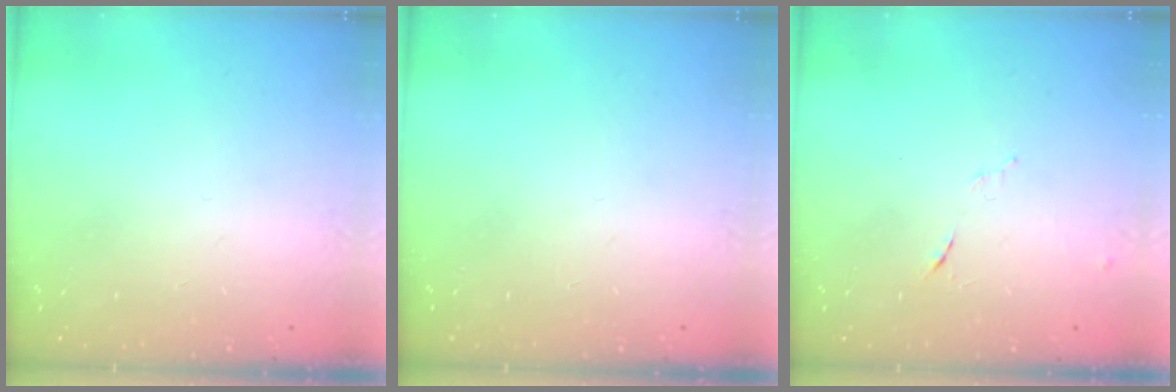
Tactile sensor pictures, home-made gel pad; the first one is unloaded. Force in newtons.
{"total": 0.0}
{"total": 5.2, "press": 5.1, "slide": 0.8}